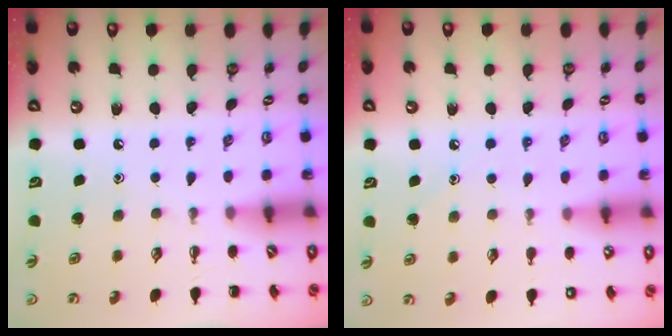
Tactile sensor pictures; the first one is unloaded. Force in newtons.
{"total": 7.8, "press": 7.5, "slide": 2.2}